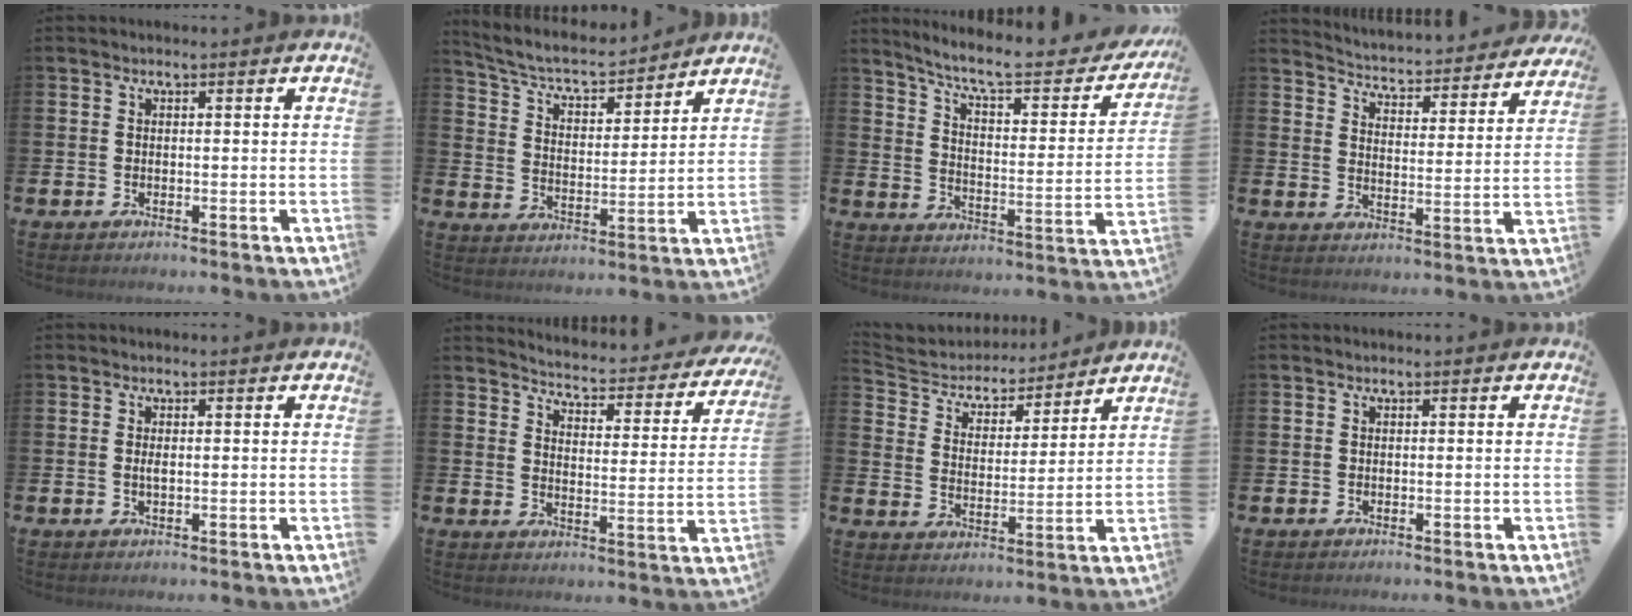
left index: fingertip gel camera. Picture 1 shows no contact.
{"total": 6.3, "force": [5.8, 1.5, 2.0], "torque": [-0.070, -0.041, 0.096]}
{"total": 8.2, "force": [7.1, 1.7, 3.6], "torque": [-0.095, -0.049, 0.117]}
{"total": 4.4, "force": [4.4, 0.6, 0.4], "torque": [-0.027, -0.046, 0.068]}
{"total": 0.9, "force": [0.1, 0.3, 0.8], "torque": [-0.014, 0.001, -0.001]}
{"total": 4.0, "force": [4.0, 0.5, 0.6], "torque": [-0.030, -0.044, 0.059]}
{"total": 5.3, "force": [5.0, 1.9, 0.4], "torque": [-0.042, -0.039, 0.081]}
{"total": 0.0}